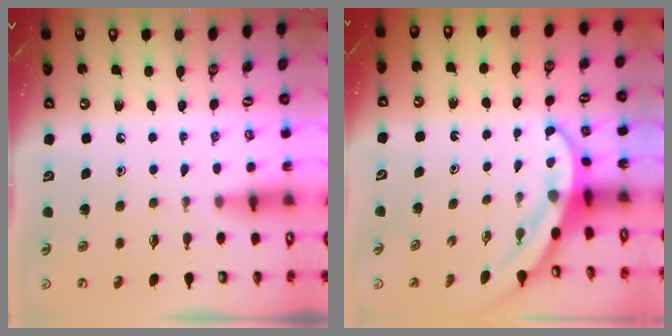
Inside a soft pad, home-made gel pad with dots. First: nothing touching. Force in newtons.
{"total": 3.5, "press": 3.5, "slide": 0.1}